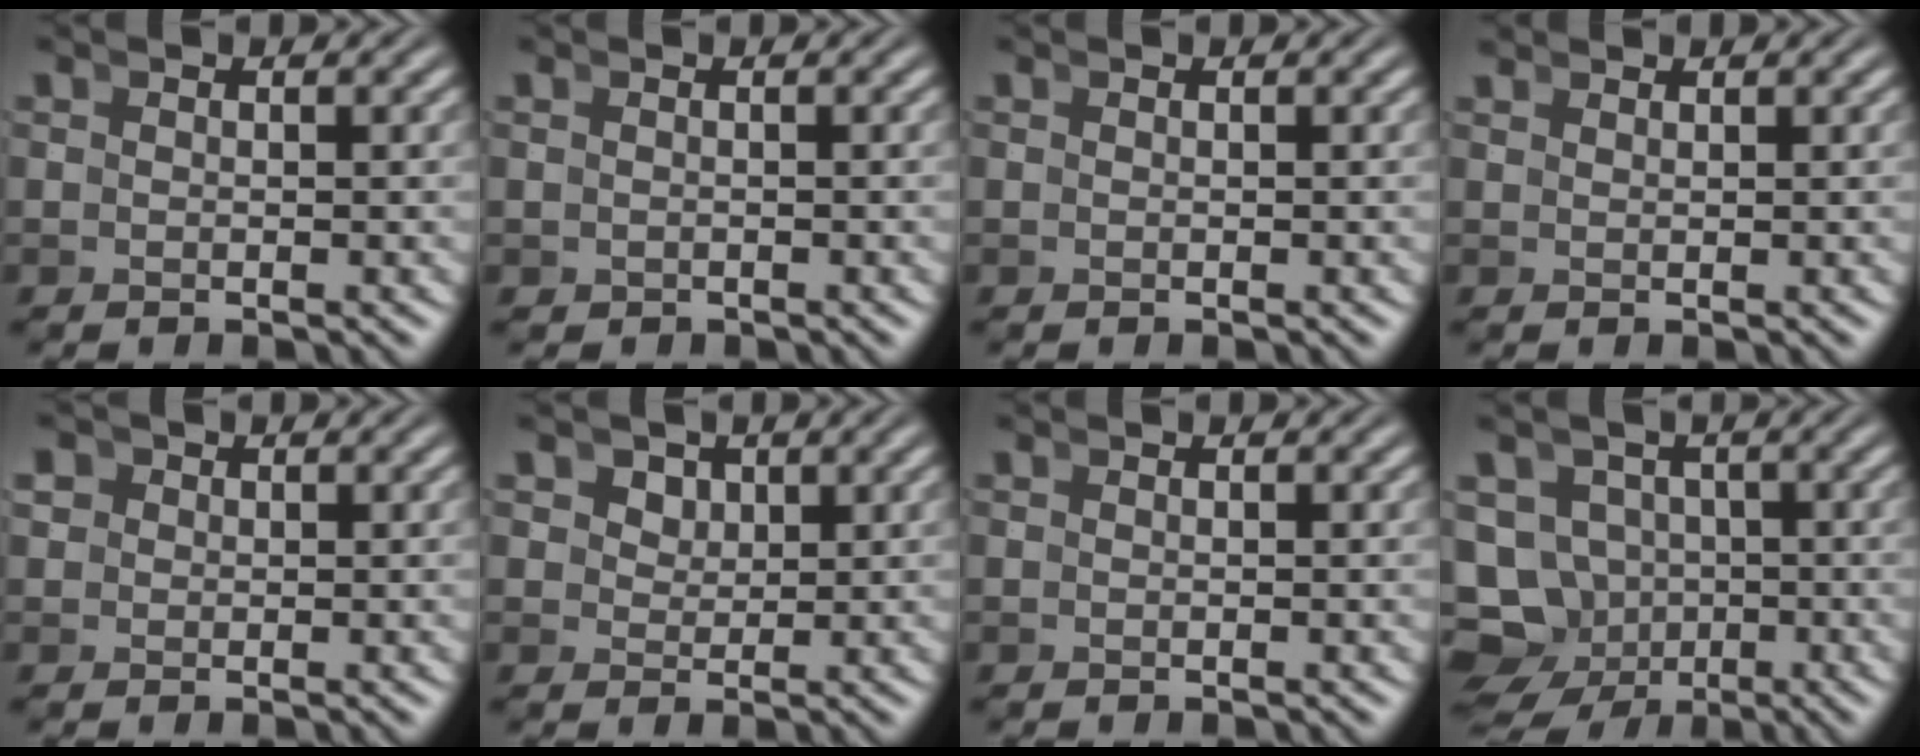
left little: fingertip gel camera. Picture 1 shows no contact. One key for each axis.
{"total": 0.9, "fx": -0.6, "fy": 0.7, "fz": 0.0, "tx": -0.005, "ty": -0.014, "tz": -0.002}
{"total": 0.0}
{"total": 1.2, "fx": 1.0, "fy": -0.7, "fz": -0.2, "tx": 0.017, "ty": 0.001, "tz": 0.023}
{"total": 2.6, "fx": 0.7, "fy": 2.3, "fz": 0.9, "tx": -0.029, "ty": -0.005, "tz": 0.013}
{"total": 2.3, "fx": 1.6, "fy": 1.5, "fz": 0.7, "tx": -0.008, "ty": -0.006, "tz": 0.034}
{"total": 0.0}
{"total": 14.2, "fx": -3.2, "fy": 12.9, "fz": 5.0, "tx": -0.121, "ty": -0.072, "tz": -0.048}